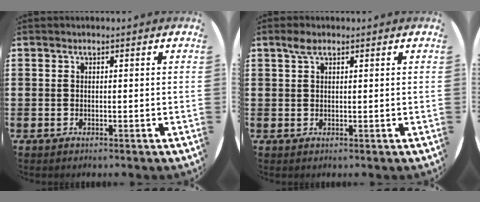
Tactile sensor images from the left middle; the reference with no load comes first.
{"total": 1.7, "force": [1.1, 0.8, 1.1], "torque": [-0.025, 0.005, 0.019]}